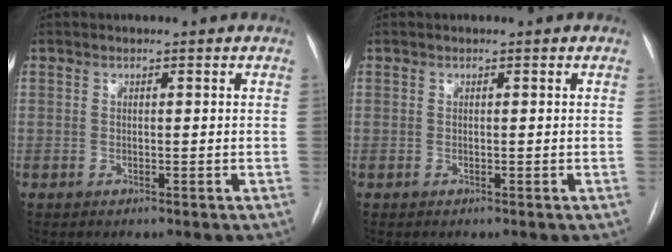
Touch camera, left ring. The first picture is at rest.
{"total": 0.0}